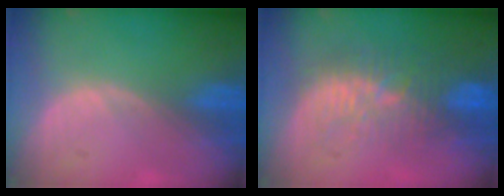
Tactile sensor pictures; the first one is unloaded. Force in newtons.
{"total": 9.6, "press": 9.0, "slide": 3.5}